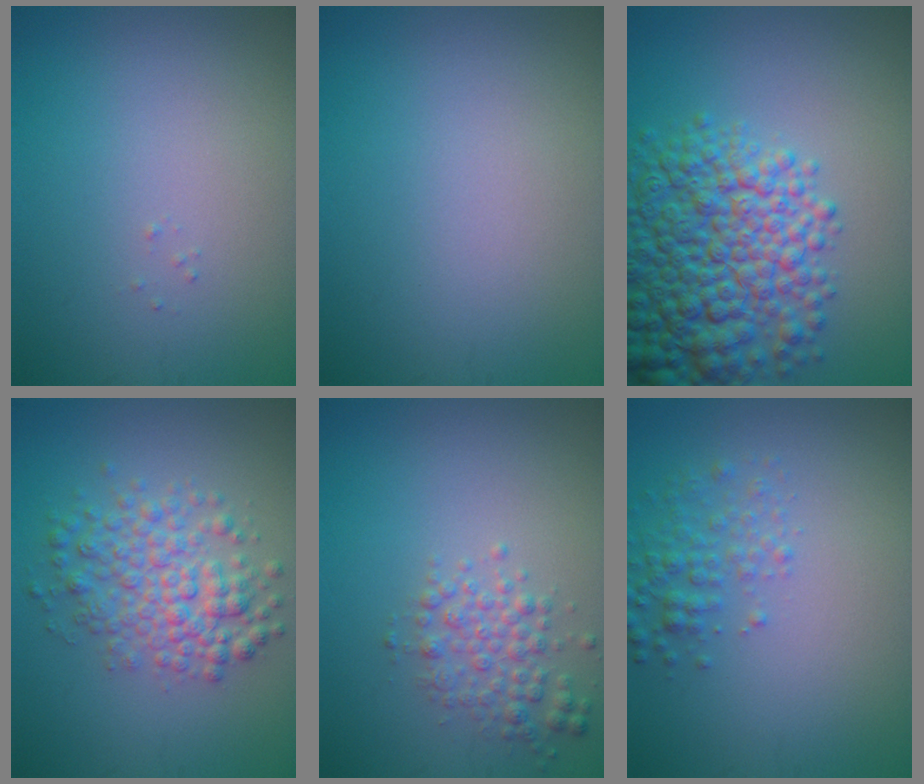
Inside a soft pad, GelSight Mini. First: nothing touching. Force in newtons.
{"total": 0.0}
{"total": 10.2, "press": 10.2, "slide": 0.4}
{"total": 4.8, "press": 4.8, "slide": 0.1}
{"total": 2.5, "press": 2.5, "slide": 0.0}
{"total": 2.3, "press": 2.3, "slide": 0.1}